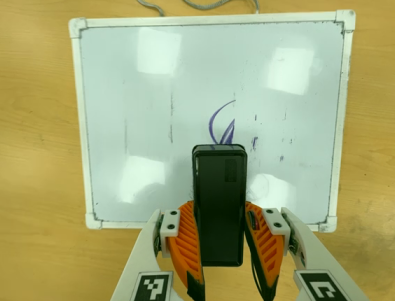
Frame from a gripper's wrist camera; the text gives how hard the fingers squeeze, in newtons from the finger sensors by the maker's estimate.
{"total": 7.7, "left": 6.5, "right": 9.0}